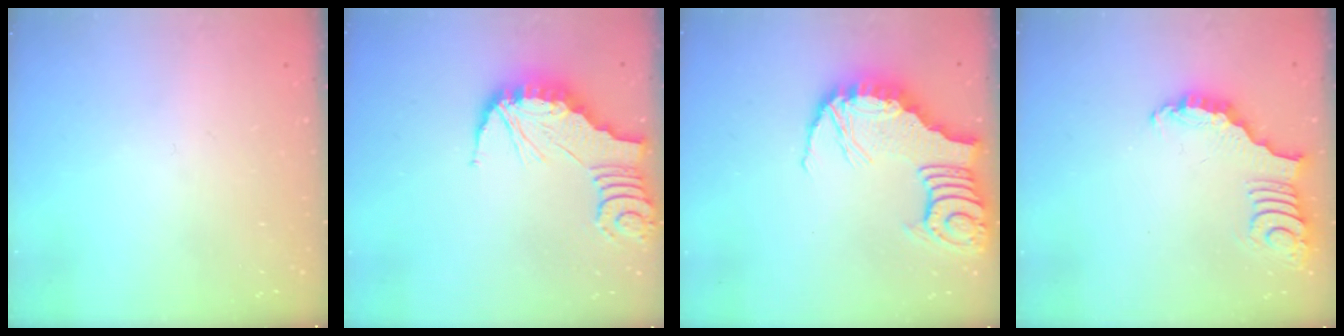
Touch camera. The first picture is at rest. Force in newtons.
{"total": 2.2, "press": 2.2, "slide": 0.2}
{"total": 10.5, "press": 10.5, "slide": 1.3}
{"total": 3.5, "press": 3.5, "slide": 0.5}